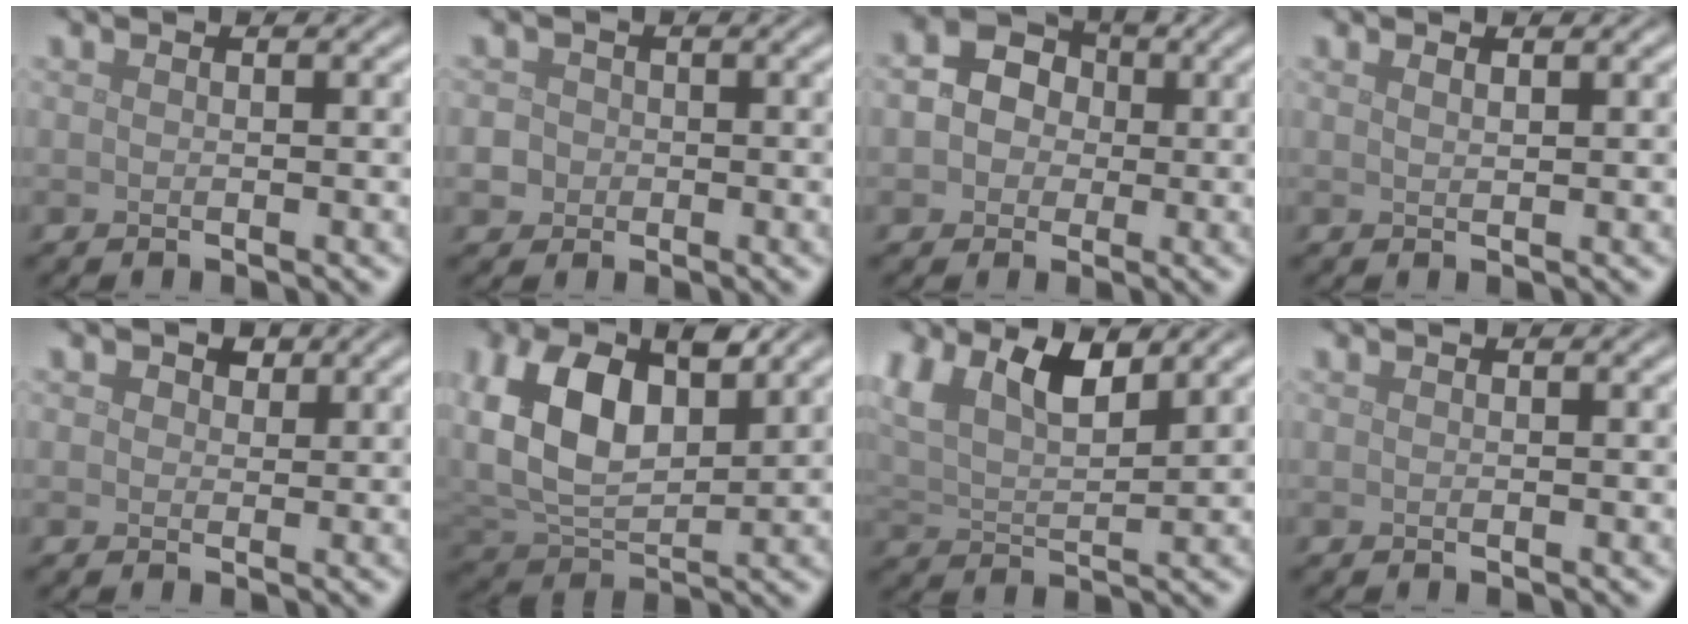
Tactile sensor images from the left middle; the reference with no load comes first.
{"total": 4.4, "force": [-1.1, 4.0, 1.4], "torque": [-0.018, 0.010, -0.043]}
{"total": 4.3, "force": [0.3, 3.8, 2.0], "torque": [-0.021, 0.016, -0.013]}
{"total": 0.7, "force": [0.6, 0.2, 0.4], "torque": [-0.006, 0.000, 0.010]}
{"total": 1.7, "force": [0.8, 1.2, 0.8], "torque": [-0.011, 0.000, 0.006]}
{"total": 8.7, "force": [2.8, 5.3, 6.2], "torque": [-0.128, 0.000, 0.048]}
{"total": 6.8, "force": [4.1, 2.8, 4.6], "torque": [-0.091, 0.007, 0.071]}
{"total": 0.0}